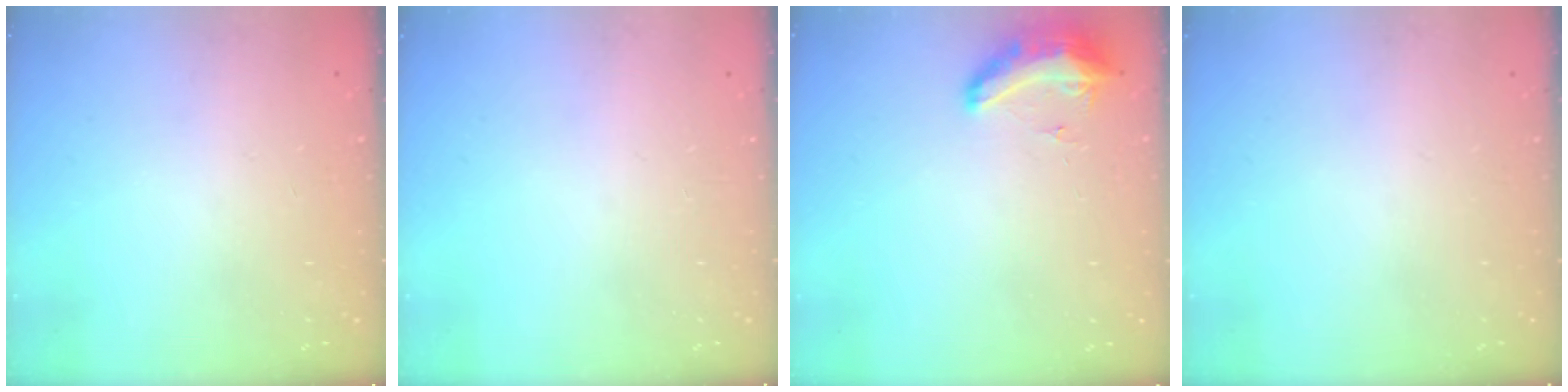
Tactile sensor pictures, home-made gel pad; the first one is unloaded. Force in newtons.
{"total": 0.0}
{"total": 16.9, "press": 11.4, "slide": 12.5}
{"total": 0.0}